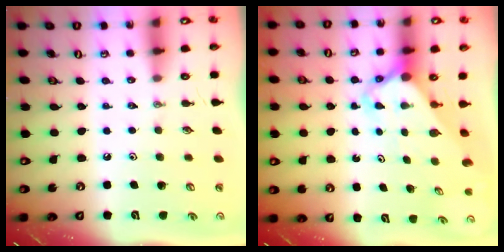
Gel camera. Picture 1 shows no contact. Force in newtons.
{"total": 3.2, "press": 3.1, "slide": 0.2}